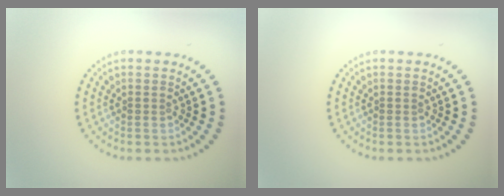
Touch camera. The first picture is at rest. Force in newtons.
{"total": 0.0}